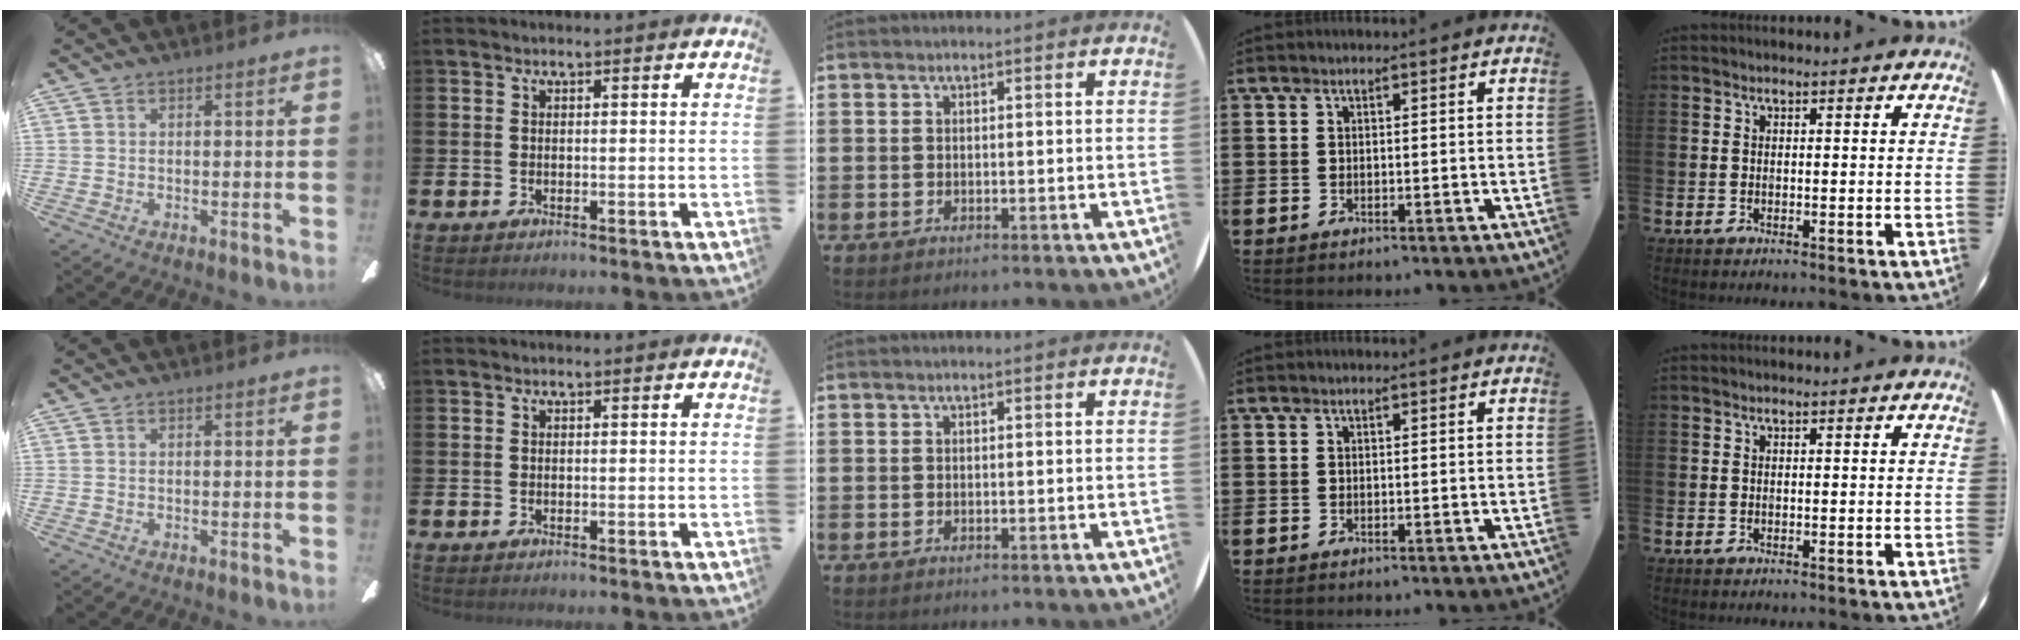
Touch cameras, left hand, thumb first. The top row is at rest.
{}